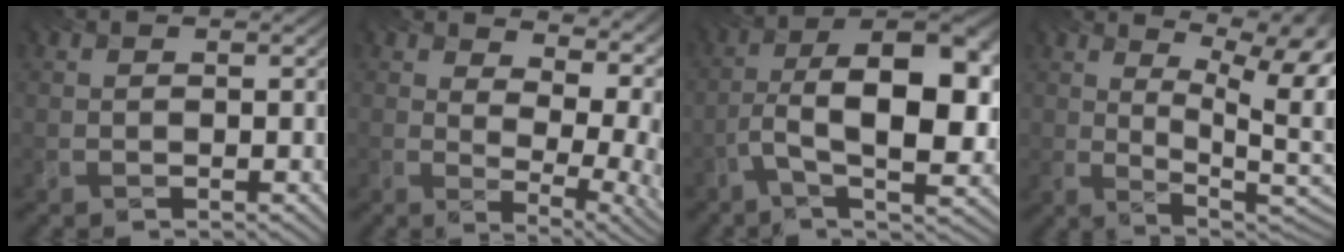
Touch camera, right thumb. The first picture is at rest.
{"total": 11.8, "force": [6.6, 5.6, 8.0], "torque": [-0.124, 0.022, 0.076]}
{"total": 12.0, "force": [-2.7, 4.8, 10.7], "torque": [-0.172, -0.004, -0.050]}
{"total": 15.0, "force": [7.0, 6.1, 11.8], "torque": [-0.182, 0.039, 0.110]}